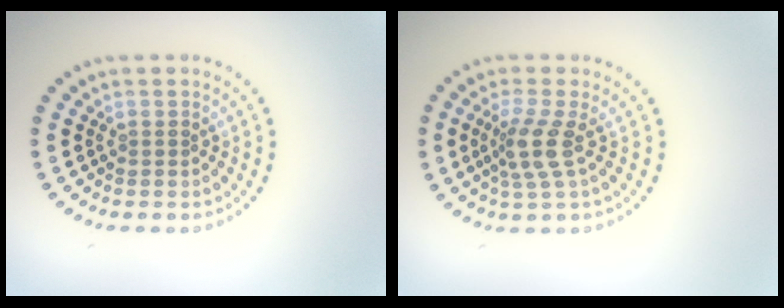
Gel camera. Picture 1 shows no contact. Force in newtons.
{"total": 2.9, "press": 2.2, "slide": 2.0}